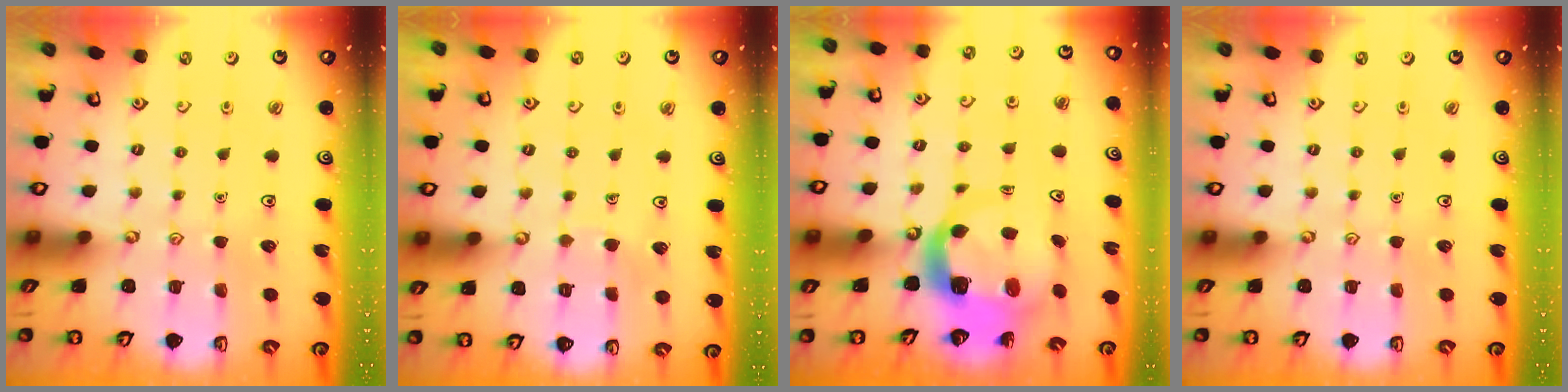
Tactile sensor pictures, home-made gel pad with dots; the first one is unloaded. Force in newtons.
{"total": 2.2, "press": 2.2, "slide": 0.1}
{"total": 7.8, "press": 7.7, "slide": 1.1}
{"total": 0.0}